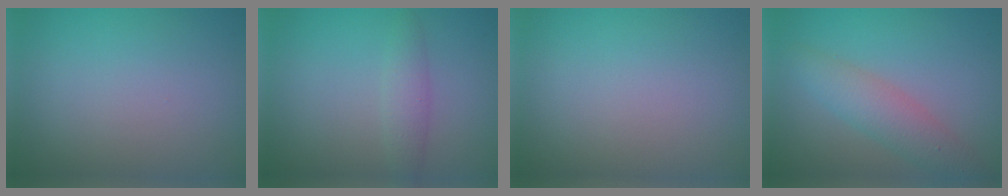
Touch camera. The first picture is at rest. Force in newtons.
{"total": 1.9, "press": 1.9, "slide": 0.0}
{"total": 0.0}
{"total": 3.6, "press": 3.6, "slide": 0.2}